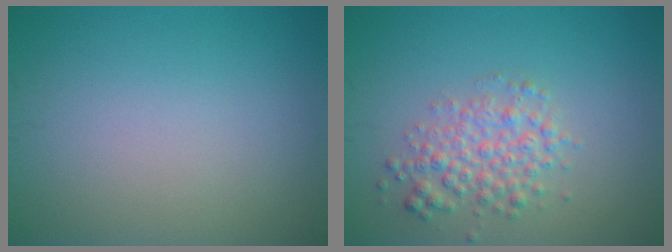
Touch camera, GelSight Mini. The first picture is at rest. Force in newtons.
{"total": 3.3, "press": 3.3, "slide": 0.1}